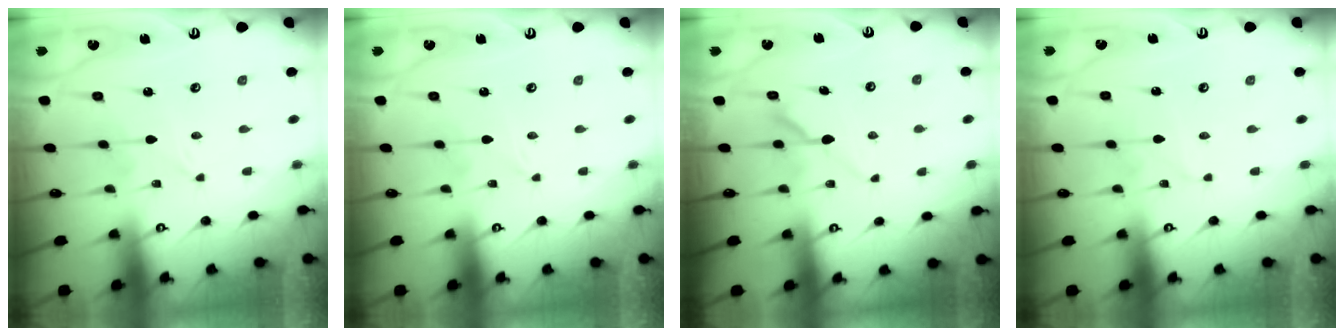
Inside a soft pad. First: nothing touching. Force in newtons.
{"total": 0.0}
{"total": 7.9, "press": 7.9, "slide": 0.4}
{"total": 0.9, "press": 0.9, "slide": 0.1}